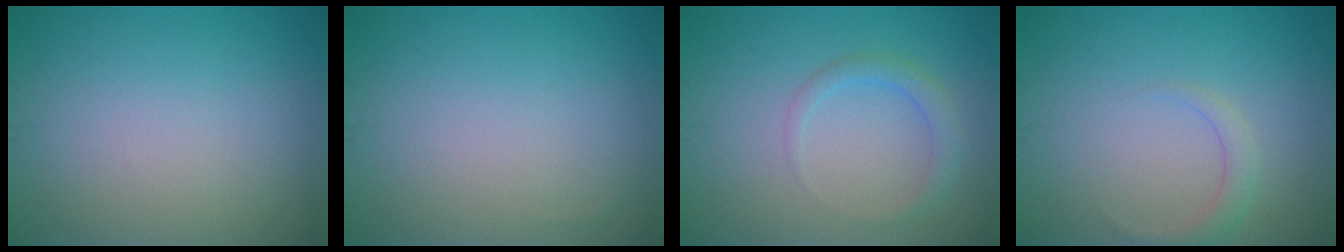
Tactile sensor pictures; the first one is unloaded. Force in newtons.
{"total": 0.0}
{"total": 1.9, "press": 1.9, "slide": 0.1}
{"total": 1.6, "press": 1.6, "slide": 0.1}